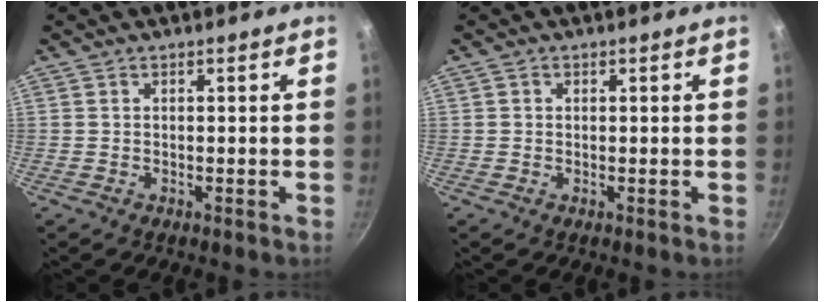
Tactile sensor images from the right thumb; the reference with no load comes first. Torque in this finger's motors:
{"motor_torque": [0.04, -0.42, -0.29, -0.08, 0.06]}